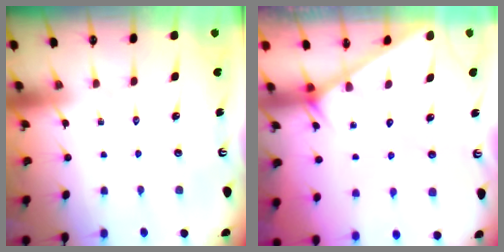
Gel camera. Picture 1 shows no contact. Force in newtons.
{"total": 1.6, "press": 1.6, "slide": 0.1}